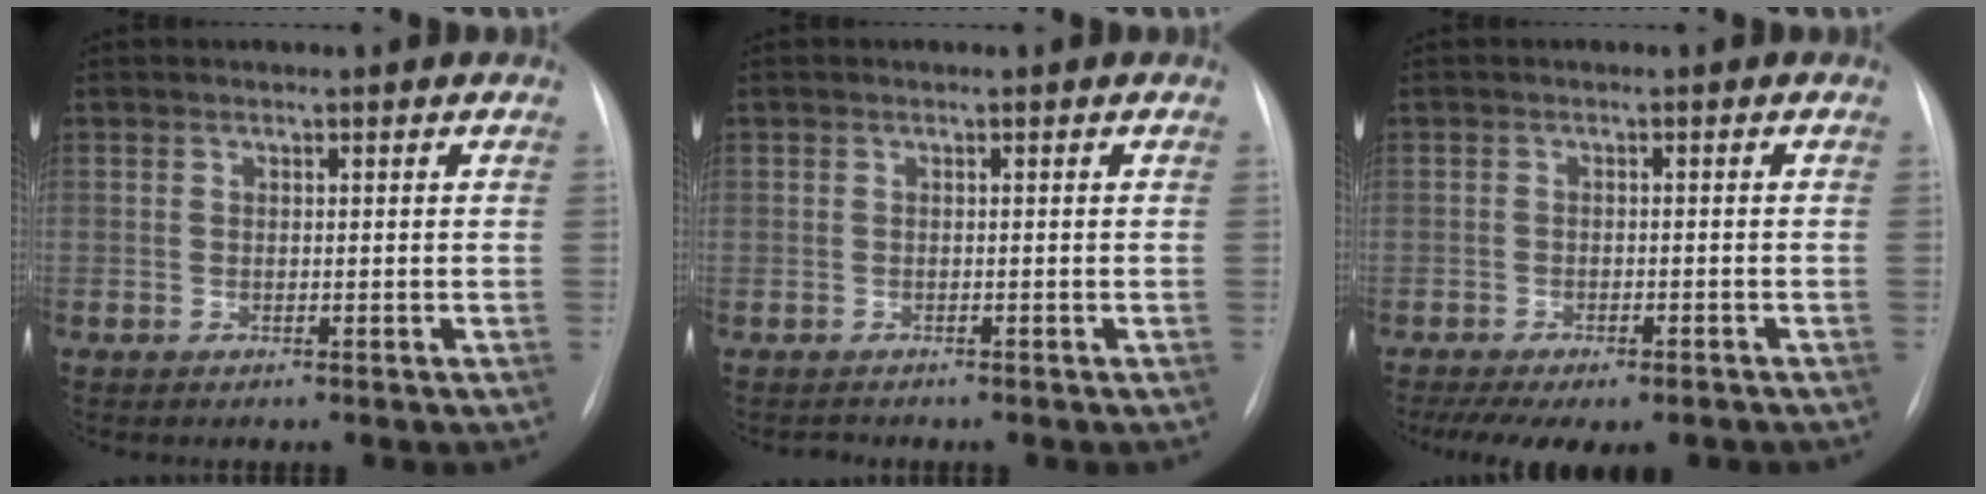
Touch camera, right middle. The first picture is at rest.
{"total": 1.0, "force": [-0.8, 0.6, -0.4], "torque": [-0.002, 0.000, -0.016]}
{"total": 10.2, "force": [-7.6, 4.3, 5.3], "torque": [-0.087, 0.002, -0.102]}